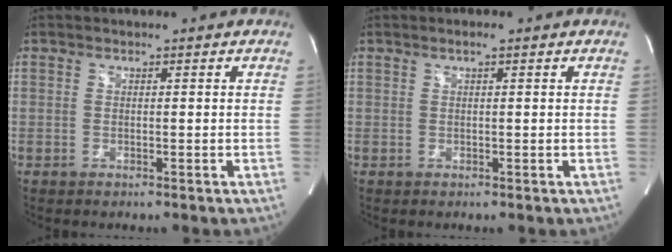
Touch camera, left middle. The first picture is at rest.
{"total": 1.0, "force": [0.6, 0.1, 0.8], "torque": [-0.016, 0.004, 0.008]}